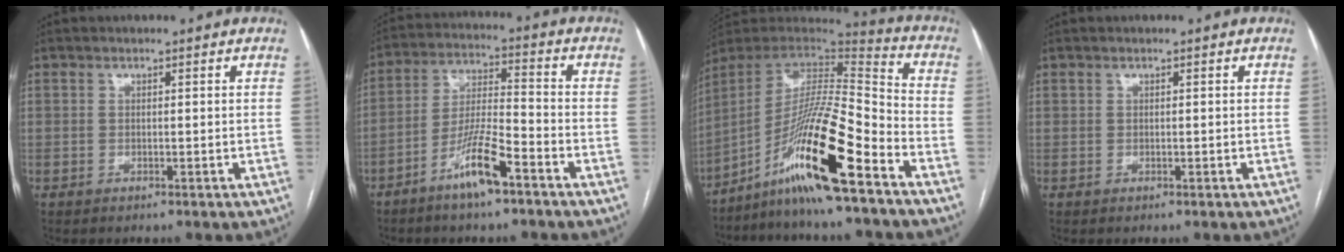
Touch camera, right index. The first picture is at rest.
{"total": 9.2, "force": [-5.7, 1.0, 7.2], "torque": [-0.145, -0.005, -0.108]}
{"total": 19.0, "force": [-11.1, 0.5, 15.5], "torque": [-0.310, -0.018, -0.205]}
{"total": 0.0}